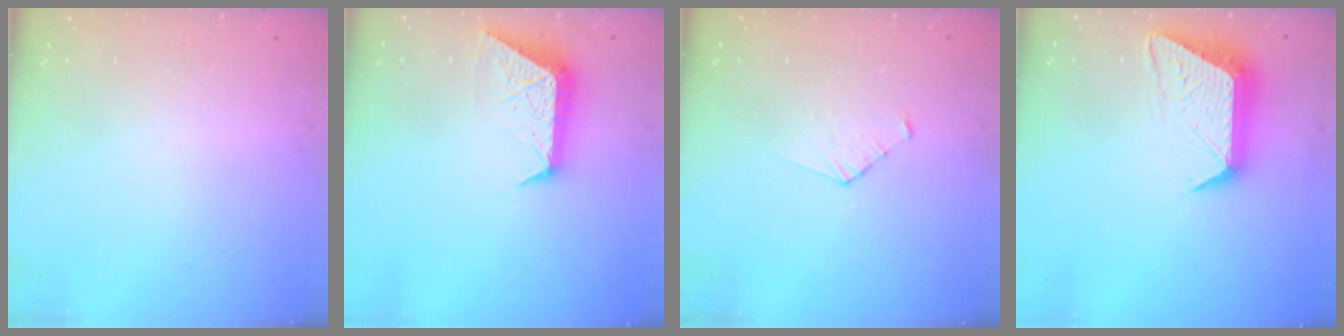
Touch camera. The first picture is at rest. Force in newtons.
{"total": 8.9, "press": 8.9, "slide": 0.4}
{"total": 2.8, "press": 2.7, "slide": 0.3}
{"total": 12.7, "press": 12.7, "slide": 1.0}